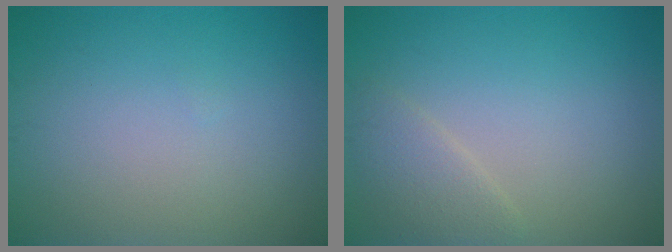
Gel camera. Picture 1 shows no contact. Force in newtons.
{"total": 2.2, "press": 2.1, "slide": 0.1}